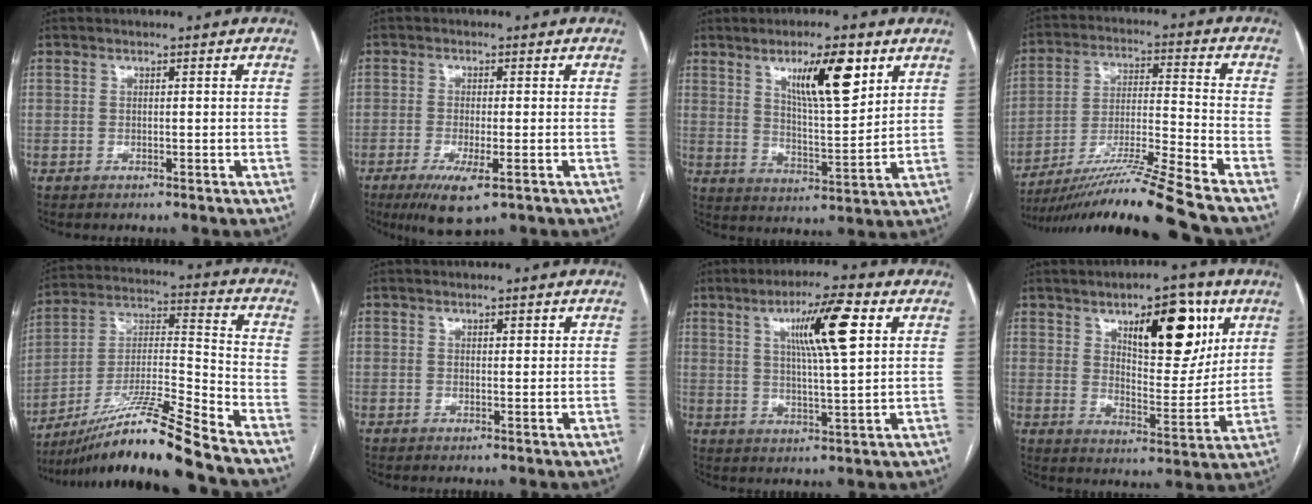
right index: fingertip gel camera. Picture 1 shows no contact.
{"total": 6.3, "force": [-3.2, 1.3, 5.3], "torque": [-0.092, -0.016, -0.049]}
{"total": 11.1, "force": [5.8, 2.1, 9.3], "torque": [-0.154, -0.004, 0.099]}
{"total": 17.4, "force": [-14.8, -2.9, 8.7], "torque": [-0.163, -0.012, -0.259]}
{"total": 16.7, "force": [-13.6, -2.1, 9.3], "torque": [-0.172, -0.004, -0.246]}
{"total": 1.2, "force": [0.7, 0.4, 0.9], "torque": [-0.013, 0.002, 0.010]}
{"total": 10.6, "force": [4.0, 0.5, 9.9], "torque": [-0.165, 0.007, 0.063]}
{"total": 14.2, "force": [7.0, 5.2, 11.3], "torque": [-0.155, 0.001, 0.110]}